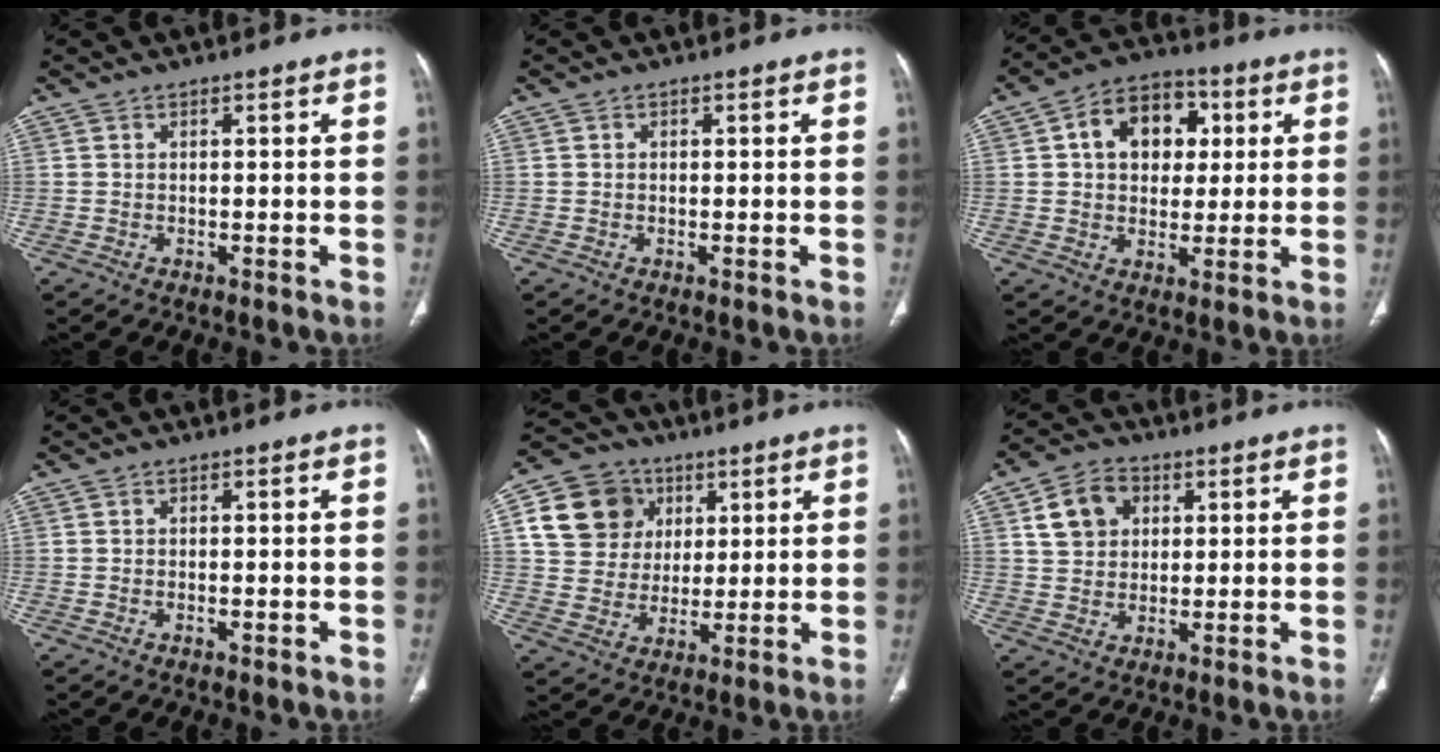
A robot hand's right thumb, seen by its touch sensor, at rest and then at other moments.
{"total": 0.0}
{"total": 12.7, "force": [3.1, 9.3, 8.1], "torque": [-0.086, 0.006, 0.043]}
{"total": 1.0, "force": [-0.4, 0.3, 0.8], "torque": [-0.016, 0.003, -0.005]}
{"total": 13.6, "force": [4.7, 11.9, 4.8], "torque": [-0.065, 0.006, 0.086]}
{"total": 8.2, "force": [2.8, 6.5, 4.2], "torque": [-0.052, 0.001, 0.048]}